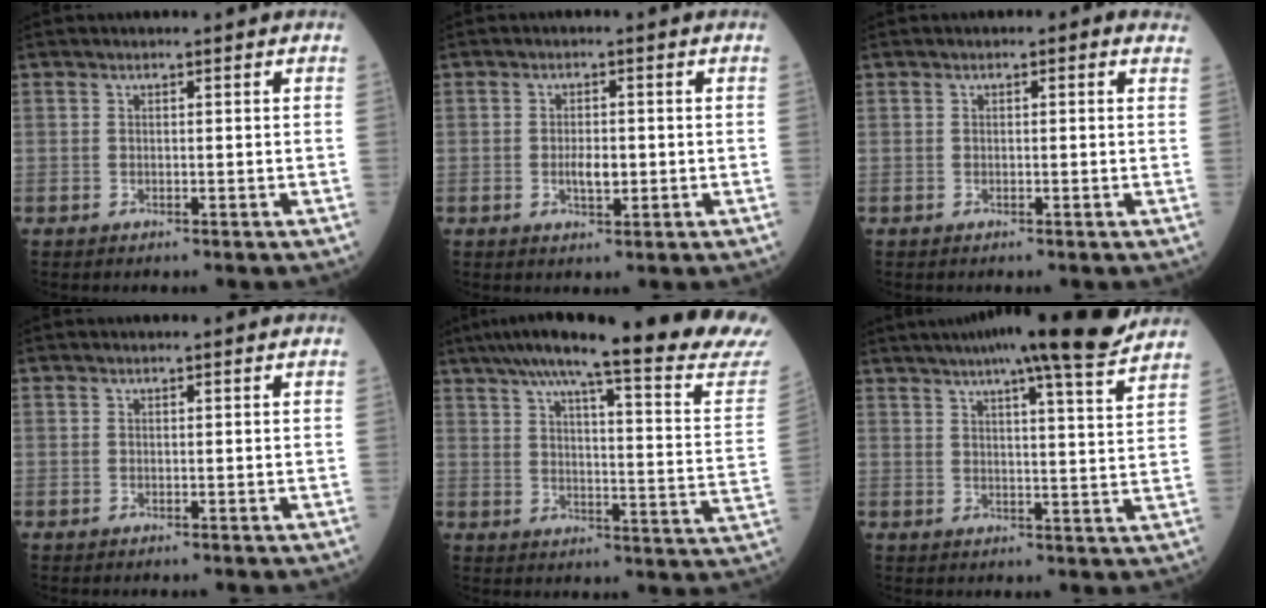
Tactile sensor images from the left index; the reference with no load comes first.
{"total": 3.2, "force": [-0.5, 1.5, 2.8], "torque": [-0.053, -0.001, -0.003]}
{"total": 1.7, "force": [0.9, 1.0, 1.1], "torque": [-0.018, 0.020, 0.010]}
{"total": 0.0}
{"total": 27.3, "force": [24.3, -0.4, 12.3], "torque": [-0.192, -0.076, 0.306]}
{"total": 16.1, "force": [13.5, 0.2, 8.9], "torque": [-0.133, 0.006, 0.178]}